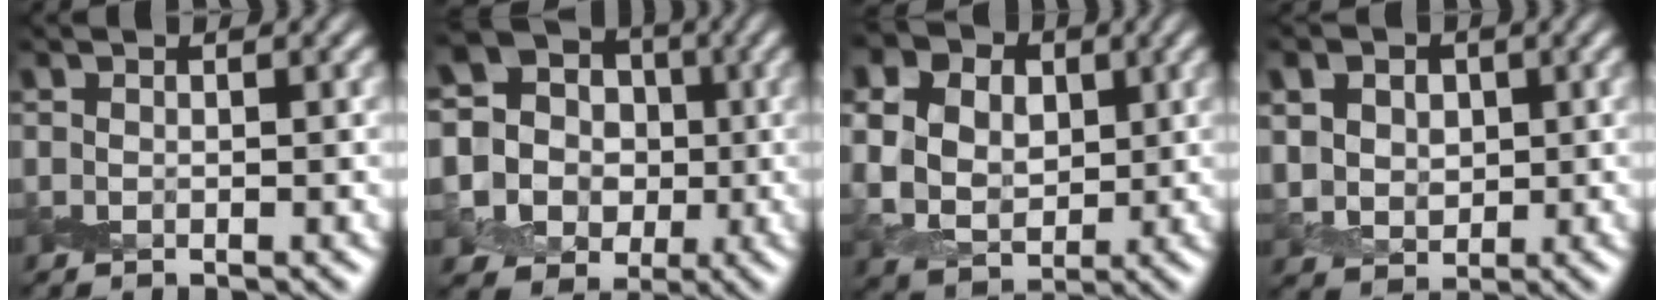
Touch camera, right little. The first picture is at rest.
{"total": 12.4, "force": [-0.6, 11.9, 3.5], "torque": [-0.118, 0.012, -0.030]}
{"total": 14.0, "force": [4.8, 10.8, 7.4], "torque": [-0.150, 0.028, 0.072]}
{"total": 6.3, "force": [2.1, 5.0, 3.3], "torque": [-0.081, 0.016, 0.029]}